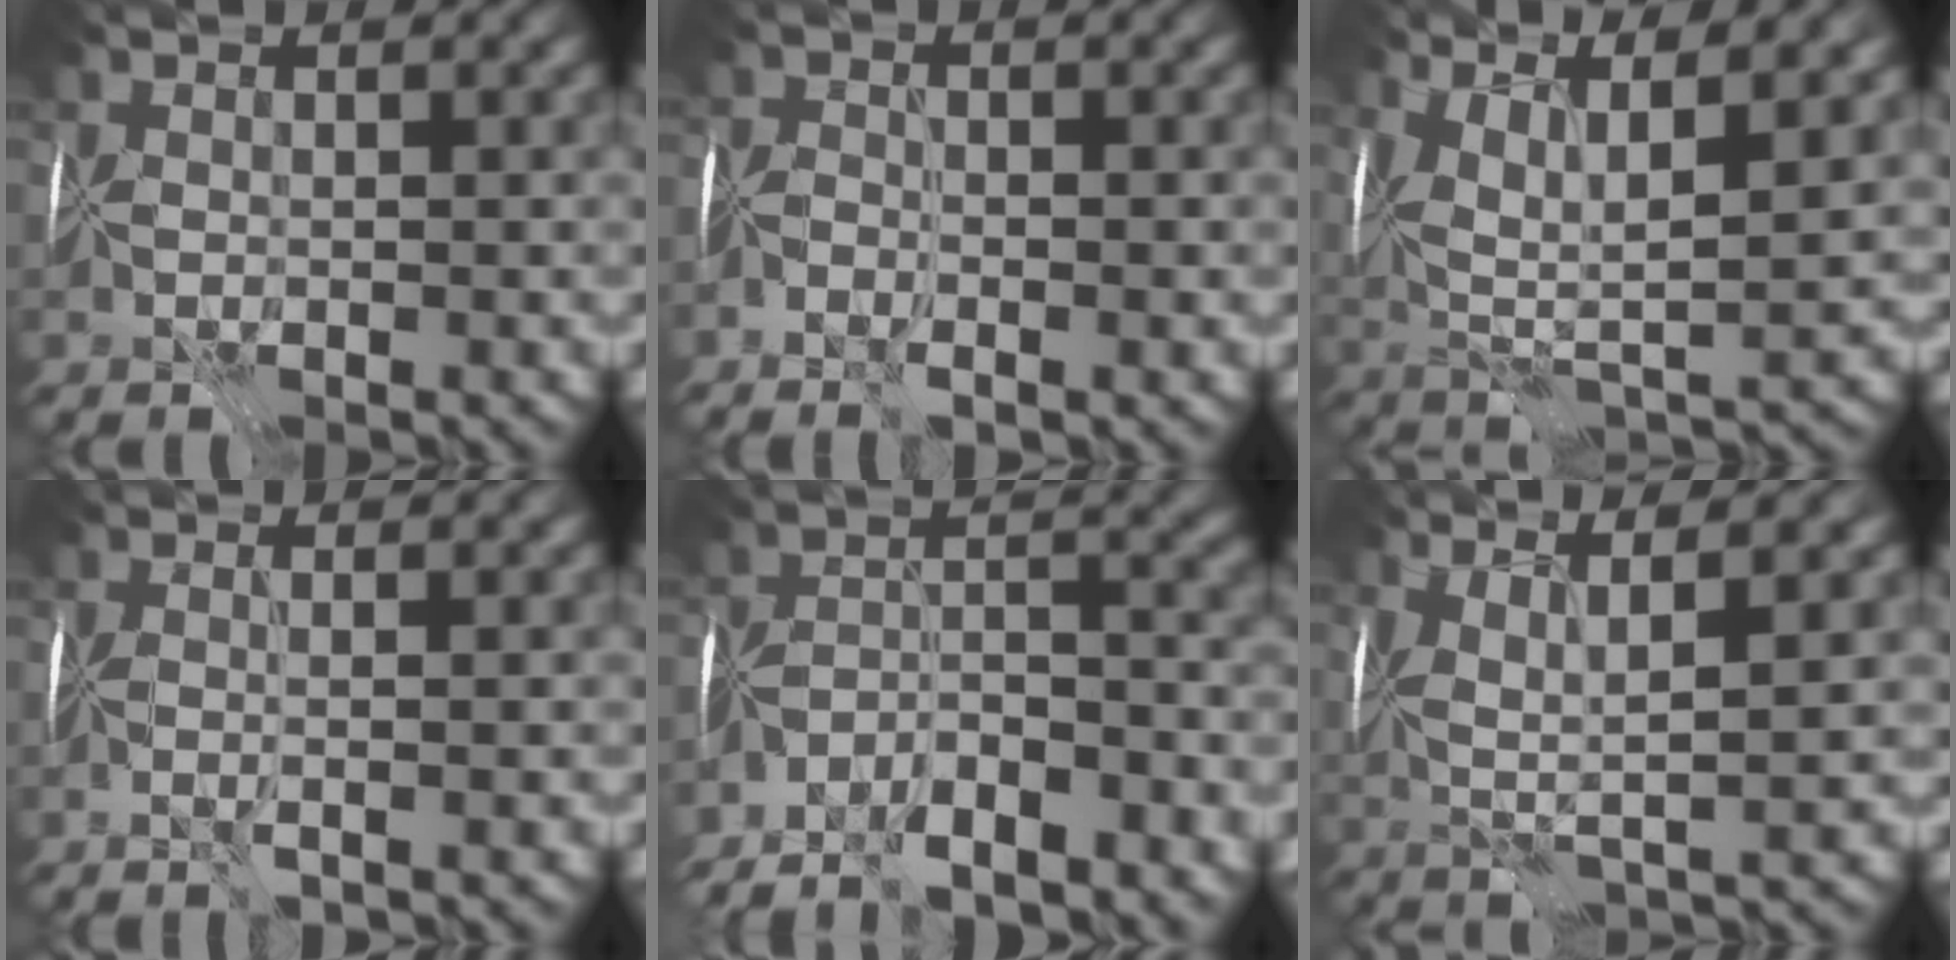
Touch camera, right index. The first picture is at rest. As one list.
[{"total": 1.9, "force": [-1.6, 0.4, 1.0], "torque": [-0.014, 0.002, -0.034]}, {"total": 7.7, "force": [3.5, 2.0, 6.5], "torque": [-0.130, 0.002, 0.064]}, {"total": 1.2, "force": [-0.5, -0.2, 1.1], "torque": [0.001, 0.003, -0.016]}, {"total": 7.8, "force": [-6.8, 1.7, 3.5], "torque": [-0.046, 0.003, -0.124]}, {"total": 4.3, "force": [1.5, 0.2, 4.0], "torque": [-0.079, 0.000, 0.031]}]